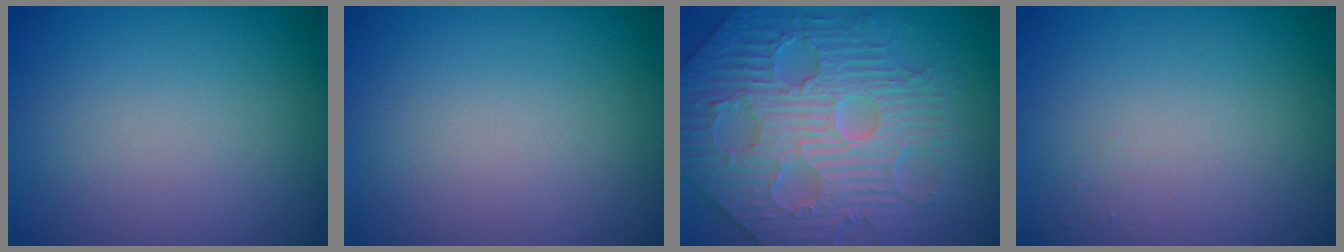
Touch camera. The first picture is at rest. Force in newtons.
{"total": 0.0}
{"total": 6.8, "press": 5.9, "slide": 3.3}
{"total": 0.5, "press": 0.5, "slide": 0.1}